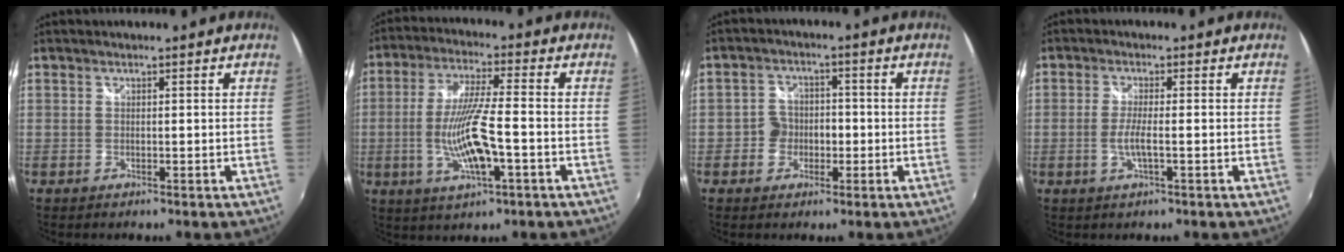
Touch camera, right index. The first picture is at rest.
{"total": 12.2, "force": [-3.3, 2.0, 11.6], "torque": [-0.228, -0.011, -0.058]}
{"total": 4.4, "force": [-1.6, 3.9, 1.4], "torque": [-0.025, 0.010, -0.028]}
{"total": 3.4, "force": [-1.0, 0.1, 3.3], "torque": [-0.067, -0.004, -0.021]}